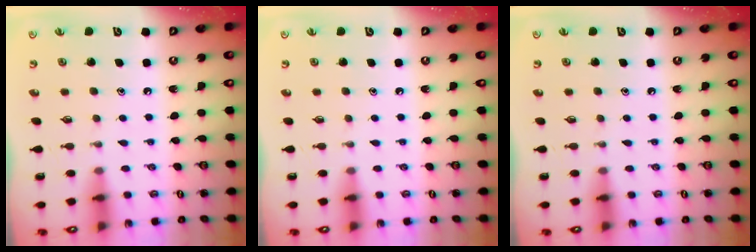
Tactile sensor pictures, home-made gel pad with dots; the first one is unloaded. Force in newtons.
{"total": 0.0}
{"total": 0.0}